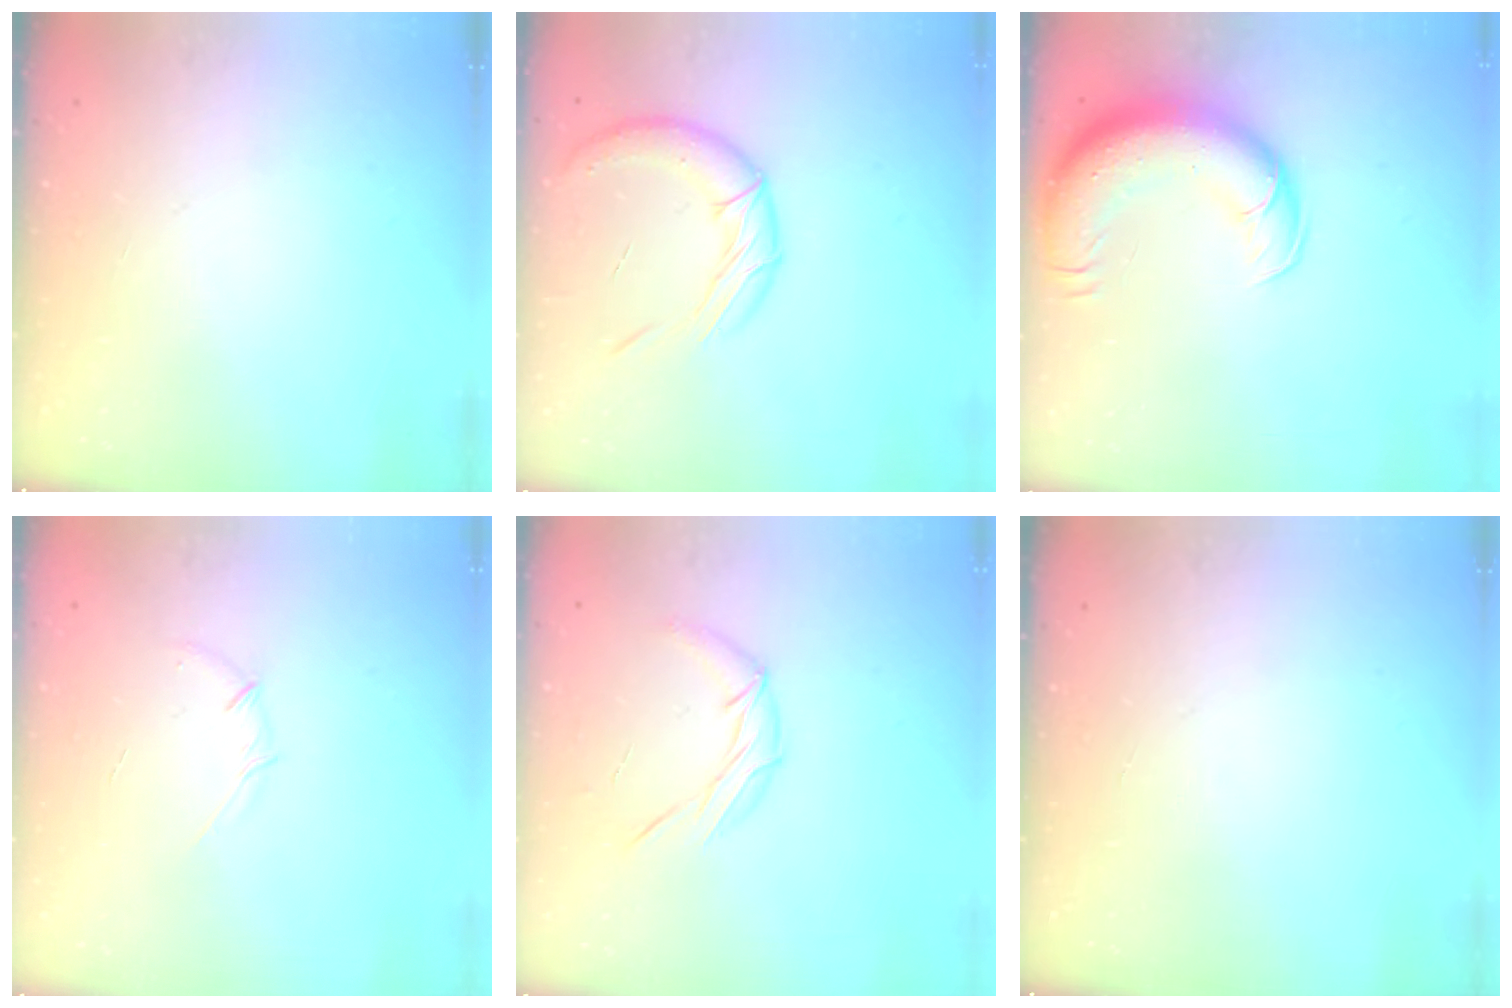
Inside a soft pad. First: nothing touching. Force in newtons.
{"total": 14.7, "press": 14.5, "slide": 2.0}
{"total": 16.2, "press": 15.7, "slide": 3.9}
{"total": 3.6, "press": 3.4, "slide": 1.2}
{"total": 8.8, "press": 8.8, "slide": 0.4}
{"total": 0.0}